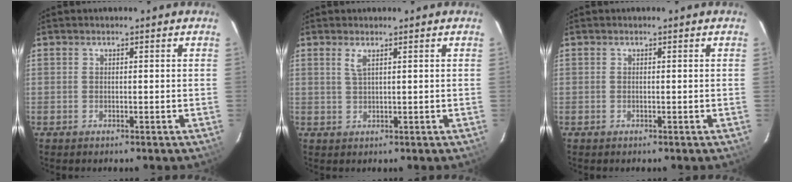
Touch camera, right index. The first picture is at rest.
{"total": 1.7, "force": [1.0, 0.2, 1.4], "torque": [-0.028, -0.001, 0.021]}
{"total": 0.0}